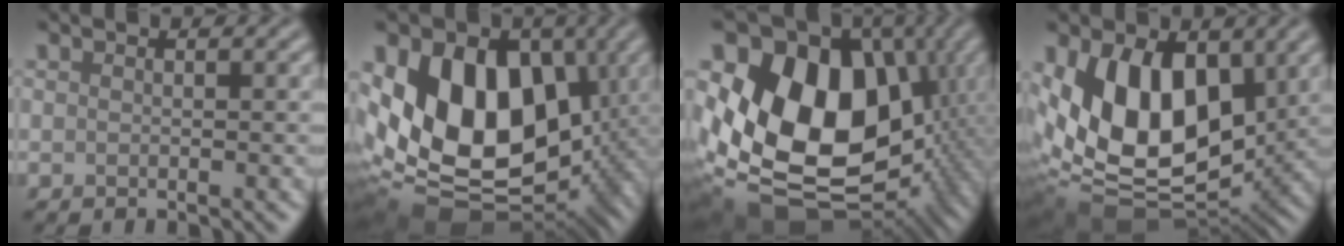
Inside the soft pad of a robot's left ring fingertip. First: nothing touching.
{"total": 17.1, "force": [1.3, 11.7, 12.4], "torque": [-0.199, -0.016, 0.026]}
{"total": 17.7, "force": [1.1, 12.9, 12.1], "torque": [-0.214, -0.006, 0.023]}
{"total": 13.8, "force": [1.1, 8.6, 10.7], "torque": [-0.201, -0.021, 0.010]}